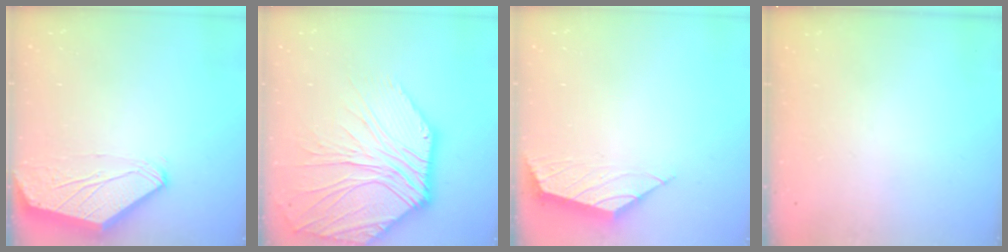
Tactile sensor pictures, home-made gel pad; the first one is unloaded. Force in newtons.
{"total": 20.8, "press": 20.7, "slide": 2.7}
{"total": 2.0, "press": 2.0, "slide": 0.5}
{"total": 0.0}